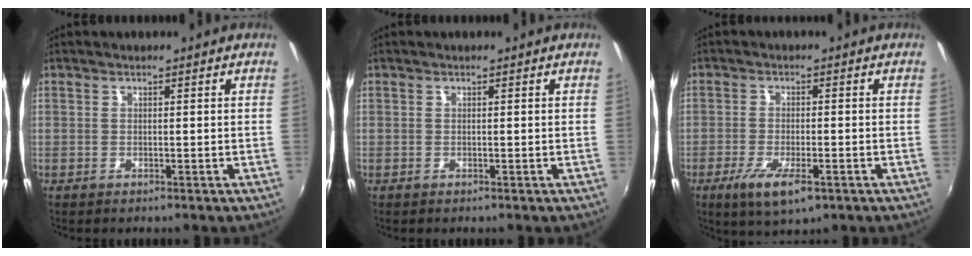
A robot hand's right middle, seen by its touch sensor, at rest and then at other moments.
{"total": 0.0}
{"total": 7.6, "force": [-4.1, 2.3, 6.0], "torque": [-0.132, -0.026, -0.071]}